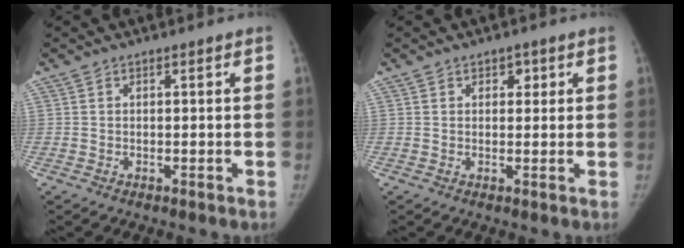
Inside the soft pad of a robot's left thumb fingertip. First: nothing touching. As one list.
[{"total": 2.1, "force": [1.0, 1.6, 1.0], "torque": [0.003, -0.003, 0.011]}]